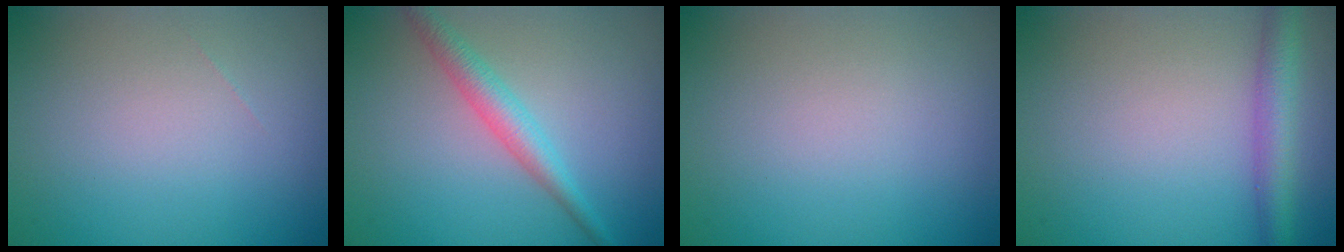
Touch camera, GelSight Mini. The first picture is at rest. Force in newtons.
{"total": 2.8, "press": 2.8, "slide": 0.1}
{"total": 0.0}
{"total": 3.1, "press": 3.1, "slide": 0.1}